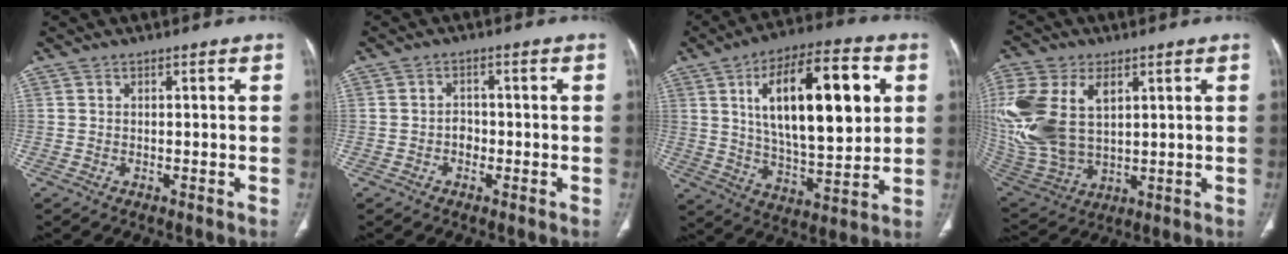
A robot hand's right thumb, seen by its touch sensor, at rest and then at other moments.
{"total": 2.1, "force": [-0.7, 1.7, 1.0], "torque": [-0.006, 0.009, -0.016]}
{"total": 23.4, "force": [6.2, 9.5, 20.4], "torque": [-0.305, -0.012, 0.099]}
{"total": 22.4, "force": [5.4, 14.1, 16.5], "torque": [-0.393, -0.007, 0.118]}